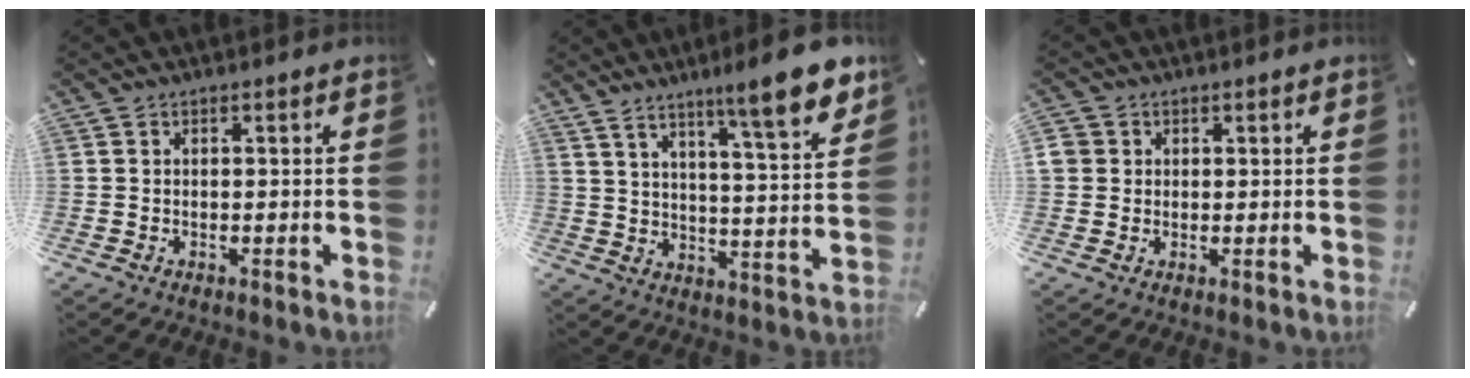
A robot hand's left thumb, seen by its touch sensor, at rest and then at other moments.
{"total": 12.8, "force": [10.0, 1.6, 7.9], "torque": [-0.125, -0.064, 0.163]}
{"total": 2.8, "force": [0.7, 2.7, 0.4], "torque": [-0.010, 0.006, 0.014]}